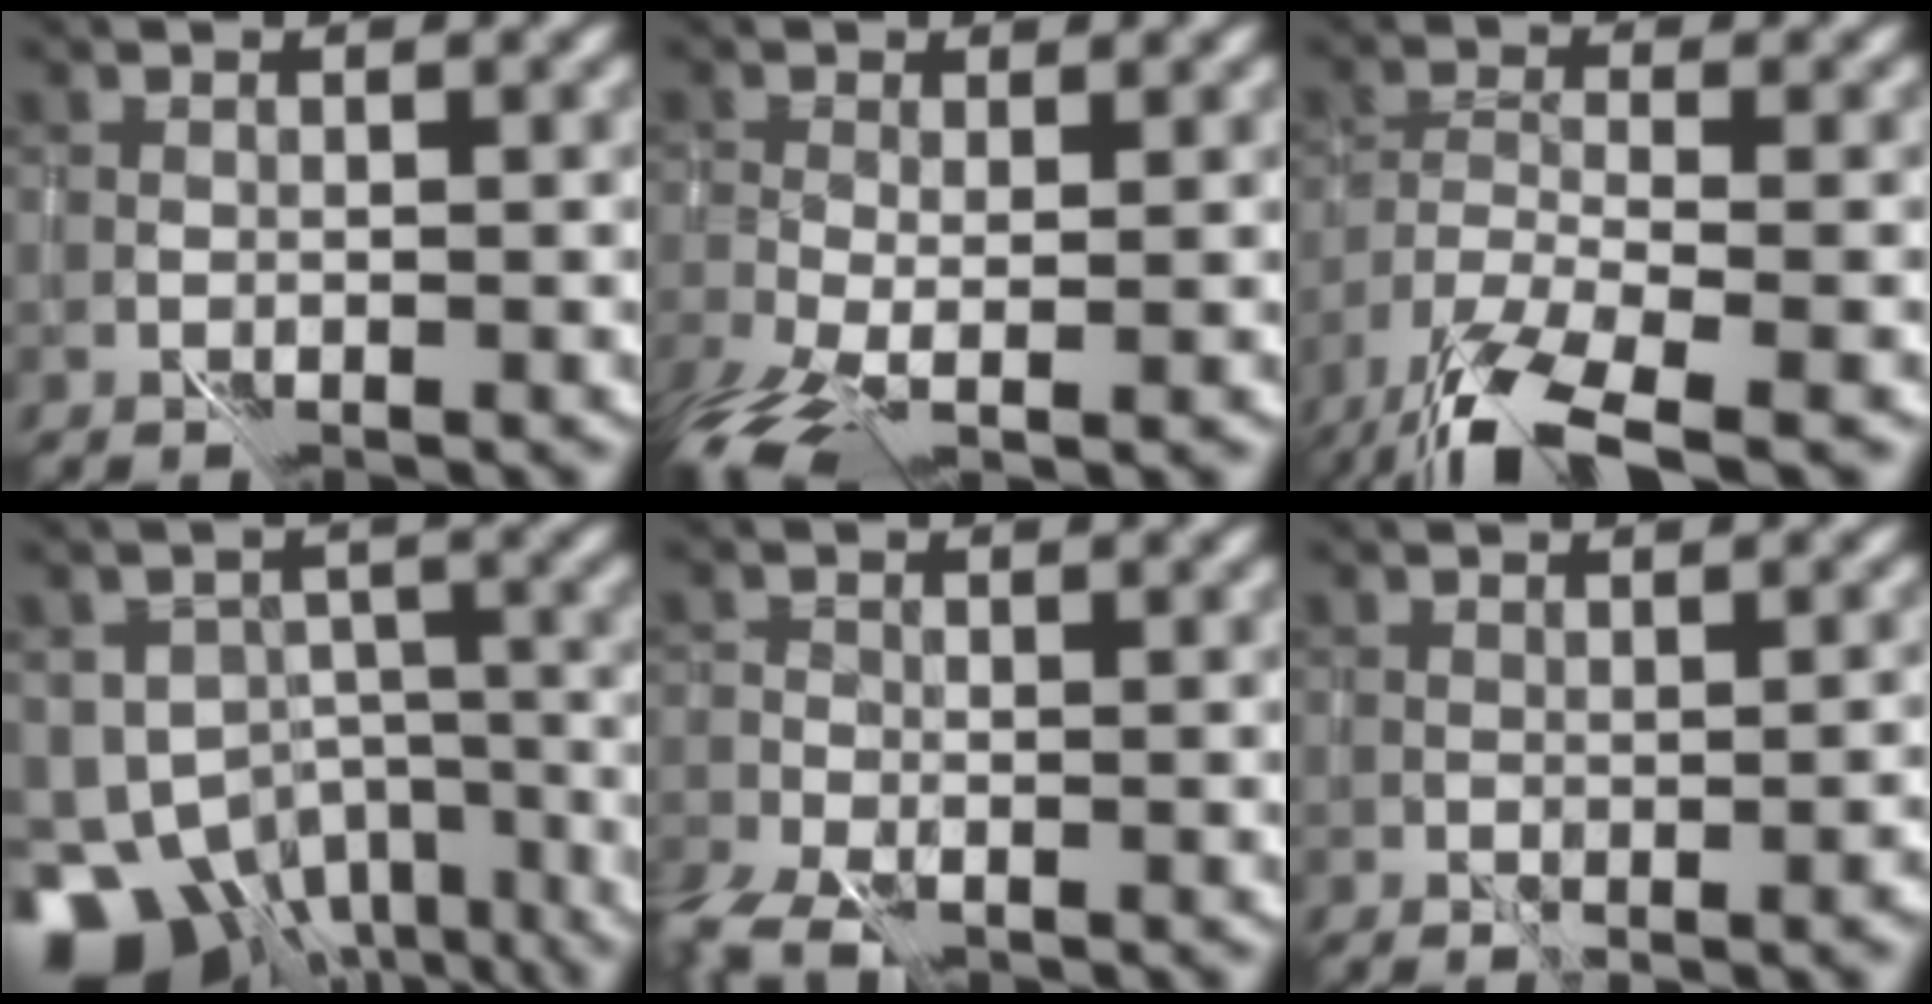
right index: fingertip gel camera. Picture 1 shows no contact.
{"total": 5.0, "force": [-1.5, 1.9, 4.4], "torque": [-0.084, -0.022, -0.025]}
{"total": 9.2, "force": [-6.4, 2.5, 6.1], "torque": [-0.124, -0.015, -0.113]}
{"total": 11.9, "force": [-7.8, 7.2, 5.2], "torque": [-0.085, -0.016, -0.098]}
{"total": 4.6, "force": [-3.4, 2.1, 2.4], "torque": [-0.043, -0.022, -0.056]}
{"total": 1.5, "force": [0.4, 0.2, 1.4], "torque": [-0.020, 0.003, 0.016]}